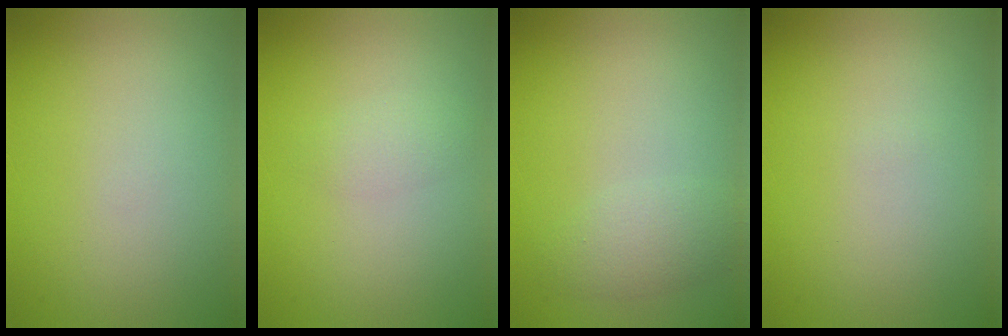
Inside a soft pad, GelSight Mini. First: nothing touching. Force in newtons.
{"total": 1.4, "press": 1.4, "slide": 0.0}
{"total": 2.1, "press": 2.1, "slide": 0.2}
{"total": 0.0}